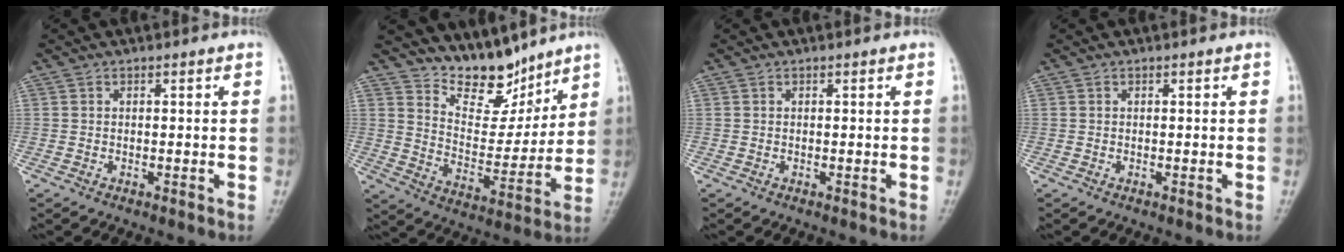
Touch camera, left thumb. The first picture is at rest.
{"total": 12.0, "force": [10.1, 5.2, 3.9], "torque": [-0.027, -0.073, 0.181]}
{"total": 0.0}
{"total": 0.0}